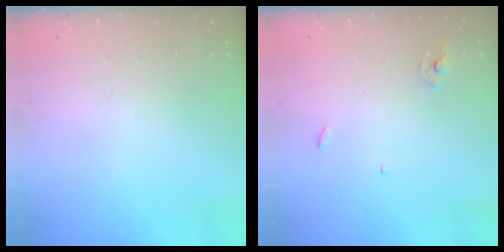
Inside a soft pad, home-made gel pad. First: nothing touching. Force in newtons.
{"total": 2.4, "press": 2.4, "slide": 0.1}